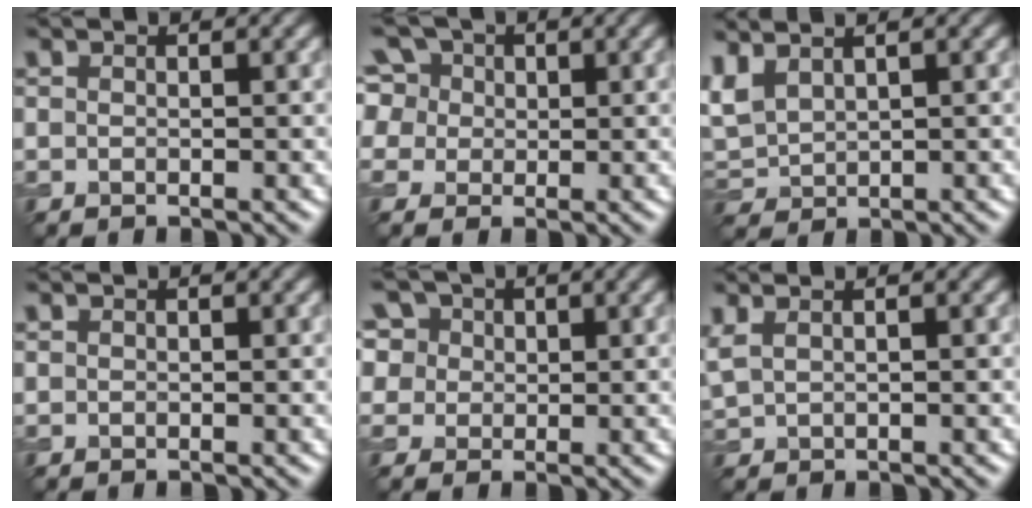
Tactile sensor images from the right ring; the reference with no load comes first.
{"total": 7.9, "force": [3.2, 6.3, 3.6], "torque": [-0.073, 0.037, 0.026]}
{"total": 2.8, "force": [1.6, 1.5, 1.7], "torque": [-0.055, 0.009, 0.041]}
{"total": 0.0}
{"total": 9.8, "force": [5.1, 7.1, 4.5], "torque": [-0.101, 0.033, 0.058]}
{"total": 2.4, "force": [1.5, 1.1, 1.6], "torque": [-0.036, 0.013, 0.024]}